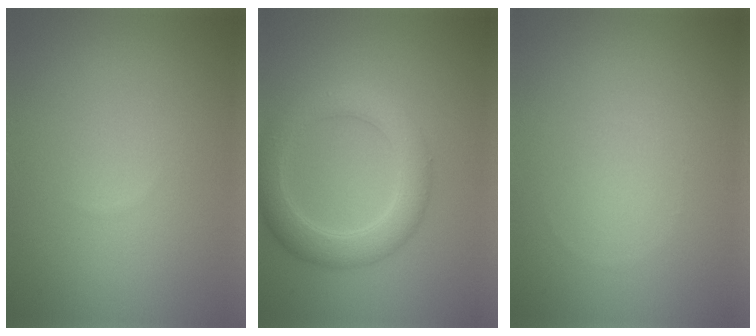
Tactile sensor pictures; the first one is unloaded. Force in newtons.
{"total": 4.6, "press": 4.6, "slide": 0.2}
{"total": 0.0}